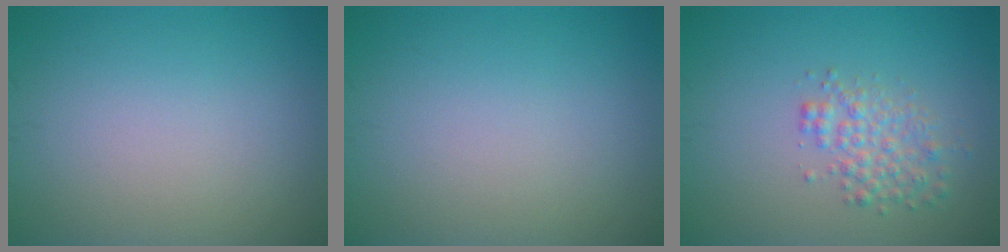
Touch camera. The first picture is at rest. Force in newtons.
{"total": 0.0}
{"total": 2.6, "press": 2.6, "slide": 0.1}